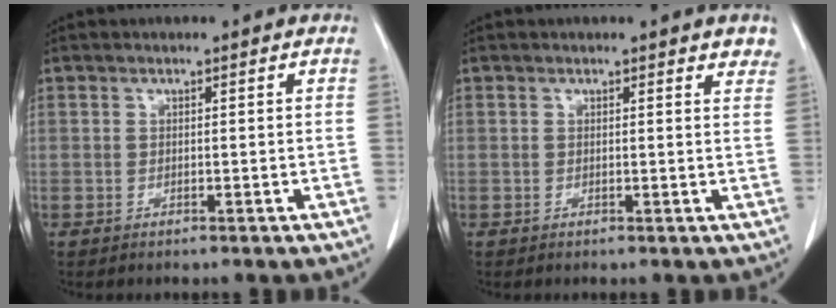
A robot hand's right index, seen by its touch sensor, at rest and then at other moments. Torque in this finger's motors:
{"motor_torque": [-0.07, 0.05, -0.07, -0.01]}